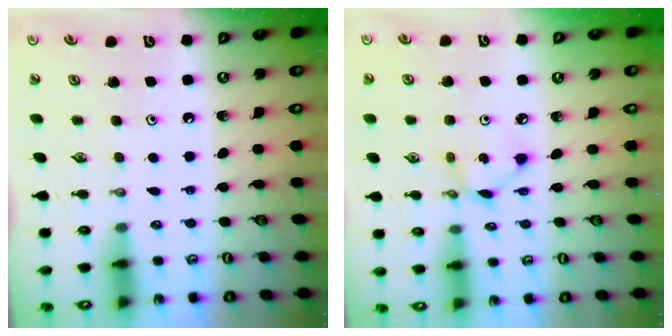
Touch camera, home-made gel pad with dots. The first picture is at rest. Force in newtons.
{"total": 3.4, "press": 3.4, "slide": 0.1}